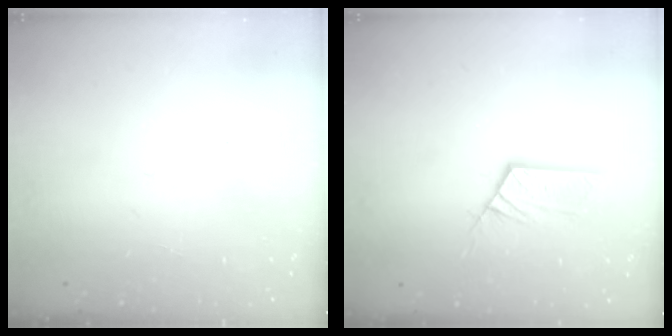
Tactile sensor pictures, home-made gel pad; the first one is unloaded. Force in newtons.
{"total": 7.8, "press": 7.7, "slide": 0.5}